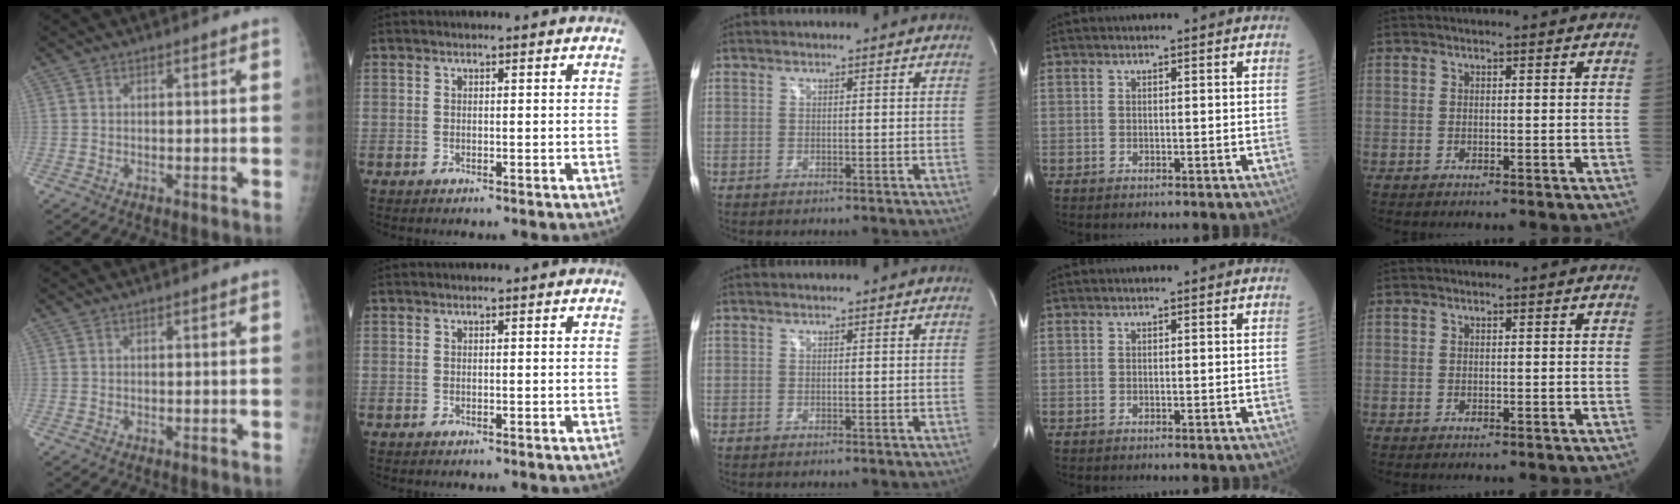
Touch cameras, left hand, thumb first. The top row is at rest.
{}